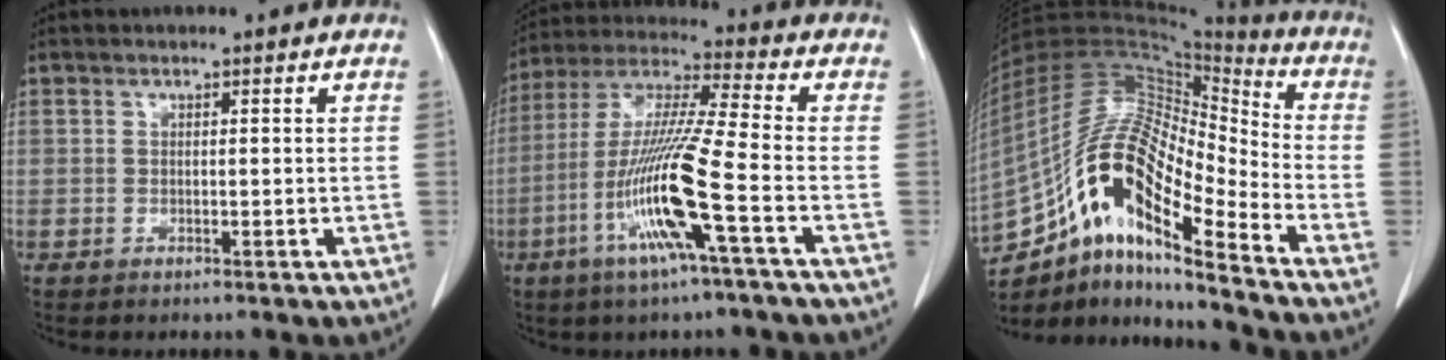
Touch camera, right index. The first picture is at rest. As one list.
[{"total": 14.9, "force": [-5.3, -1.0, 13.8], "torque": [-0.285, -0.014, -0.109]}, {"total": 19.1, "force": [-11.3, 4.1, 14.8], "torque": [-0.292, 0.025, -0.200]}]